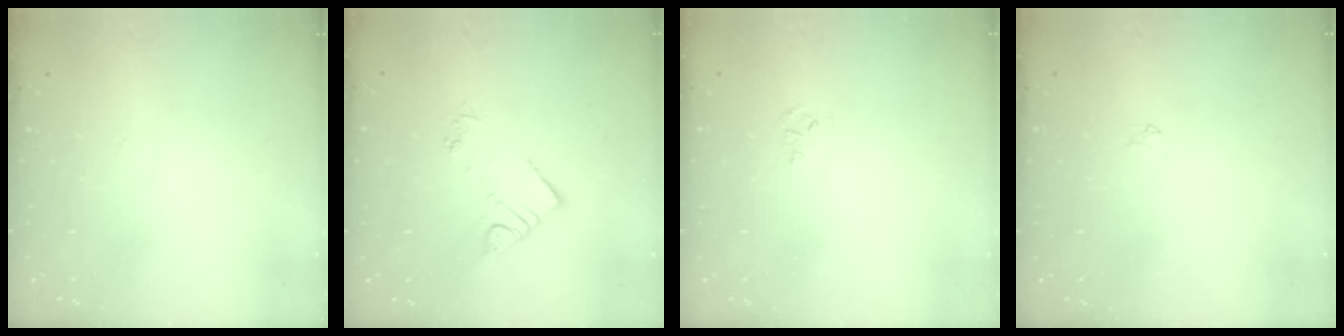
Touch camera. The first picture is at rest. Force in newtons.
{"total": 7.3, "press": 7.2, "slide": 0.7}
{"total": 3.8, "press": 3.8, "slide": 0.4}
{"total": 2.2, "press": 2.2, "slide": 0.3}